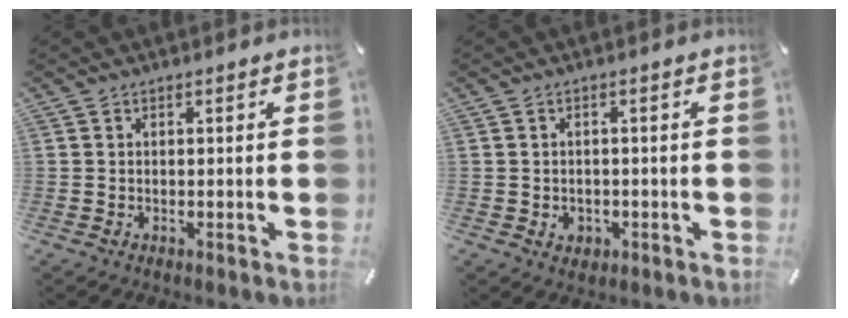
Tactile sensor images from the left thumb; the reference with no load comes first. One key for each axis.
{"total": 2.3, "fx": -0.5, "fy": 2.1, "fz": 0.8, "tx": -0.010, "ty": 0.000, "tz": -0.013}